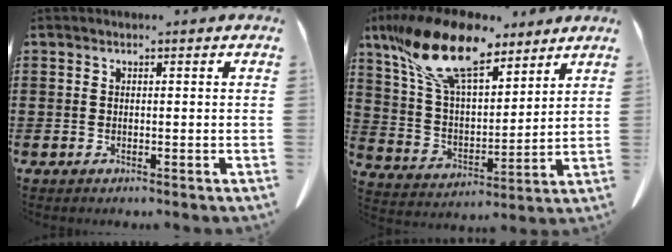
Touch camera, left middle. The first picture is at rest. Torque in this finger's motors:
{"motor_torque": [2.14, 0.00, 1.05, 0.21]}